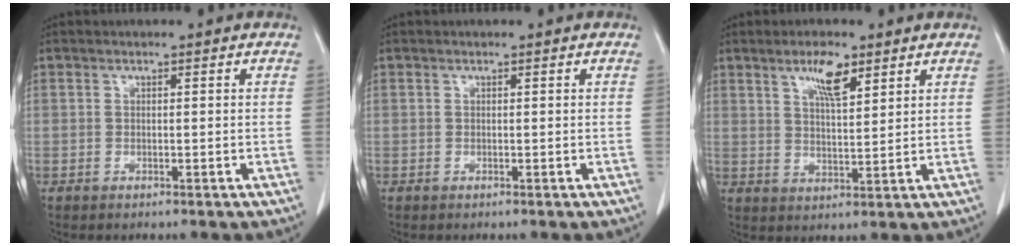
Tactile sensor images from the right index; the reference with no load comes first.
{"total": 0.0}
{"total": 5.7, "force": [3.5, 1.3, 4.3], "torque": [-0.081, 0.000, 0.060]}